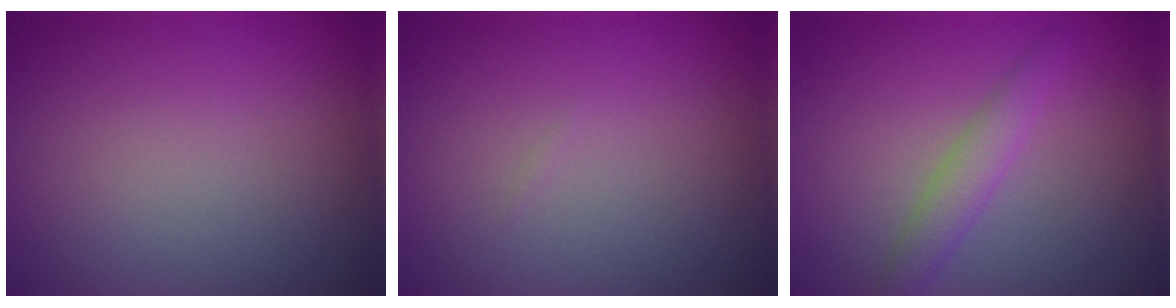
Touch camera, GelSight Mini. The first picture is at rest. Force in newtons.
{"total": 0.0}
{"total": 2.3, "press": 2.3, "slide": 0.0}